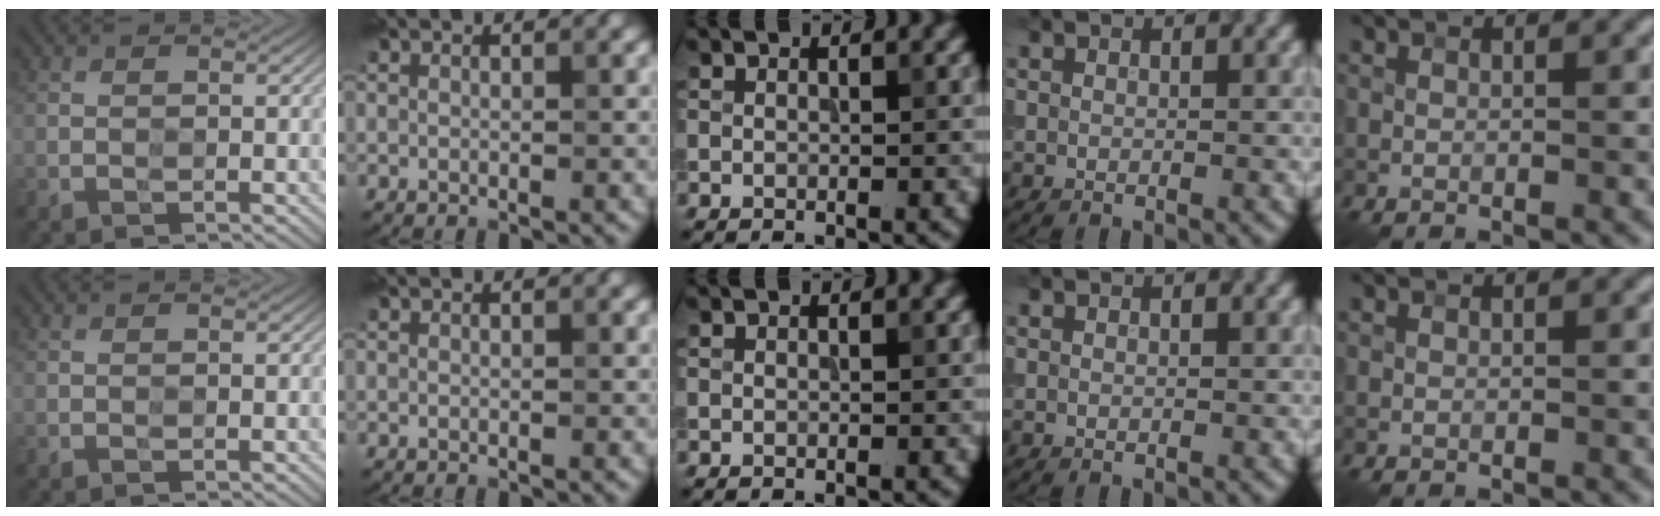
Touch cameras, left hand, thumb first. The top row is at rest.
{}